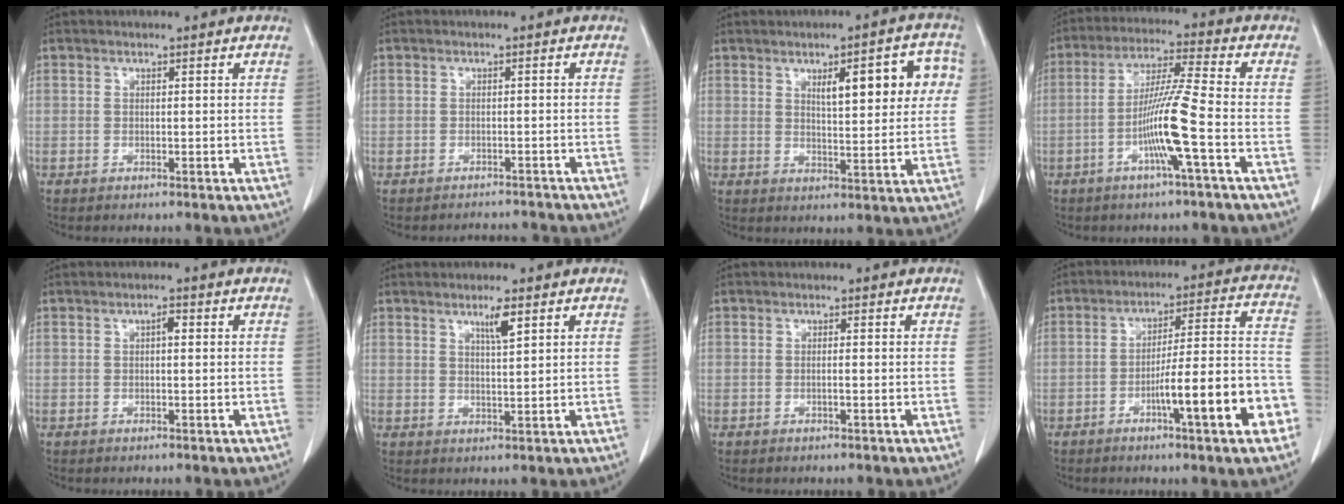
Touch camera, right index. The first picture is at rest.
{"total": 3.7, "force": [-3.4, 1.5, -0.5], "torque": [0.007, 0.007, -0.047]}
{"total": 10.4, "force": [3.4, 2.8, 9.4], "torque": [-0.121, 0.020, 0.046]}
{"total": 9.8, "force": [-3.2, -1.2, 9.2], "torque": [-0.178, 0.000, -0.061]}
{"total": 1.2, "force": [0.2, 0.4, 1.1], "torque": [-0.017, 0.004, 0.002]}
{"total": 3.2, "force": [1.9, 0.2, 2.6], "torque": [-0.047, -0.004, 0.033]}
{"total": 0.6, "force": [-0.1, -0.1, 0.6], "torque": [-0.007, 0.002, 0.000]}
{"total": 14.6, "force": [-5.8, 1.2, 13.3], "torque": [-0.184, 0.020, -0.082]}